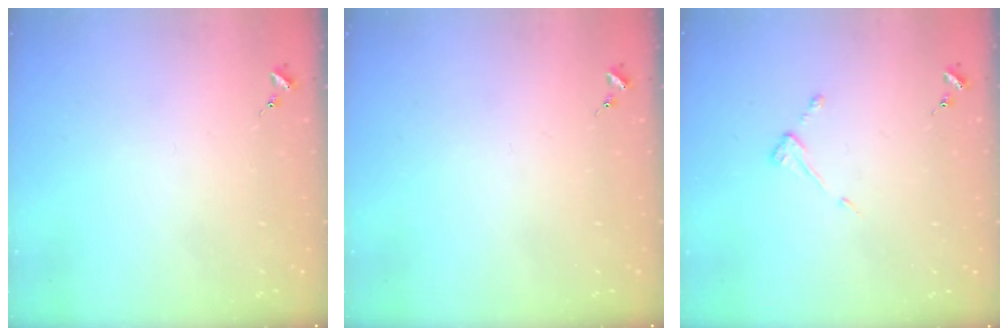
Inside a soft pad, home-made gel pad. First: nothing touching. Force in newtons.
{"total": 0.0}
{"total": 4.1, "press": 4.1, "slide": 0.3}